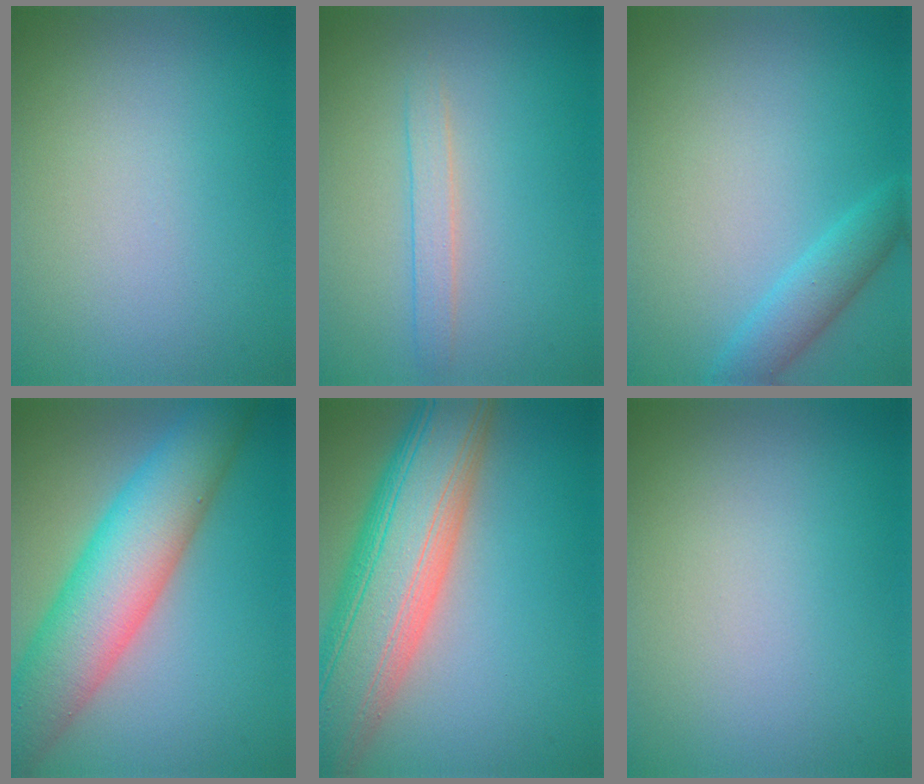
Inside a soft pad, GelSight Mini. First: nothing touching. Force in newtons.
{"total": 1.6, "press": 1.6, "slide": 0.0}
{"total": 2.1, "press": 2.1, "slide": 0.2}
{"total": 9.6, "press": 9.6, "slide": 0.3}
{"total": 12.4, "press": 12.4, "slide": 0.8}
{"total": 0.0}